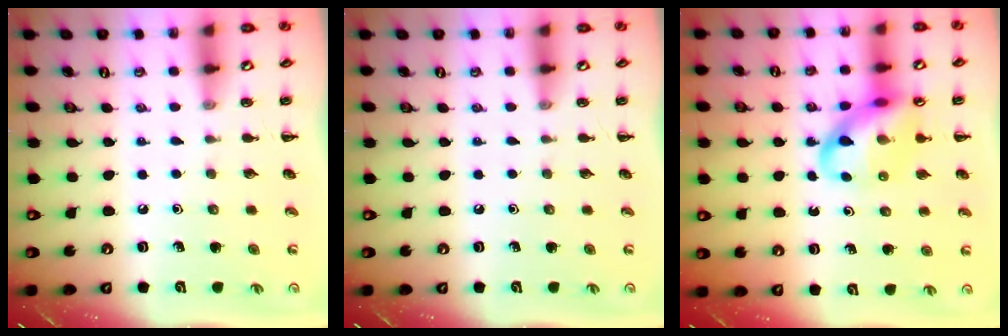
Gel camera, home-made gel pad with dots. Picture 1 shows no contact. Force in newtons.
{"total": 0.0}
{"total": 13.2, "press": 12.8, "slide": 3.3}